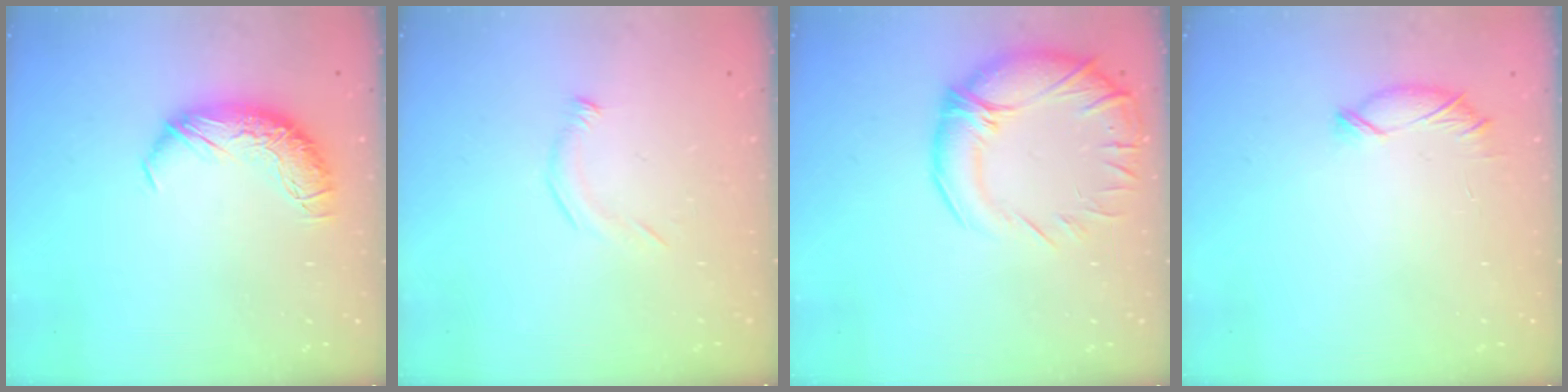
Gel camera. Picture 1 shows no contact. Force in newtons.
{"total": 6.1, "press": 6.1, "slide": 0.5}
{"total": 7.1, "press": 5.7, "slide": 4.2}
{"total": 5.9, "press": 5.8, "slide": 0.7}